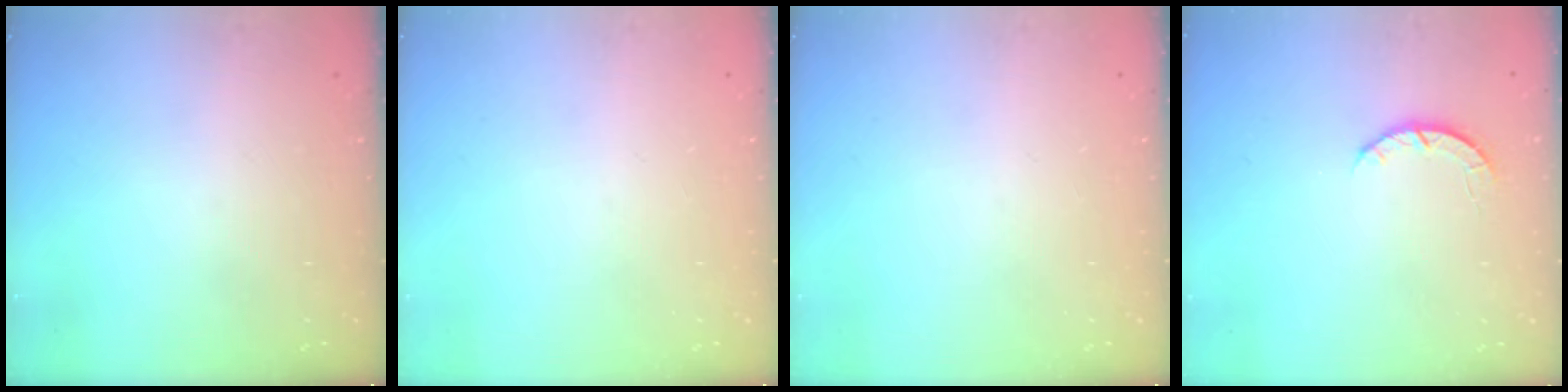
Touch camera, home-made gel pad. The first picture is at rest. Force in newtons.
{"total": 0.0}
{"total": 0.0}
{"total": 2.7, "press": 2.6, "slide": 0.4}